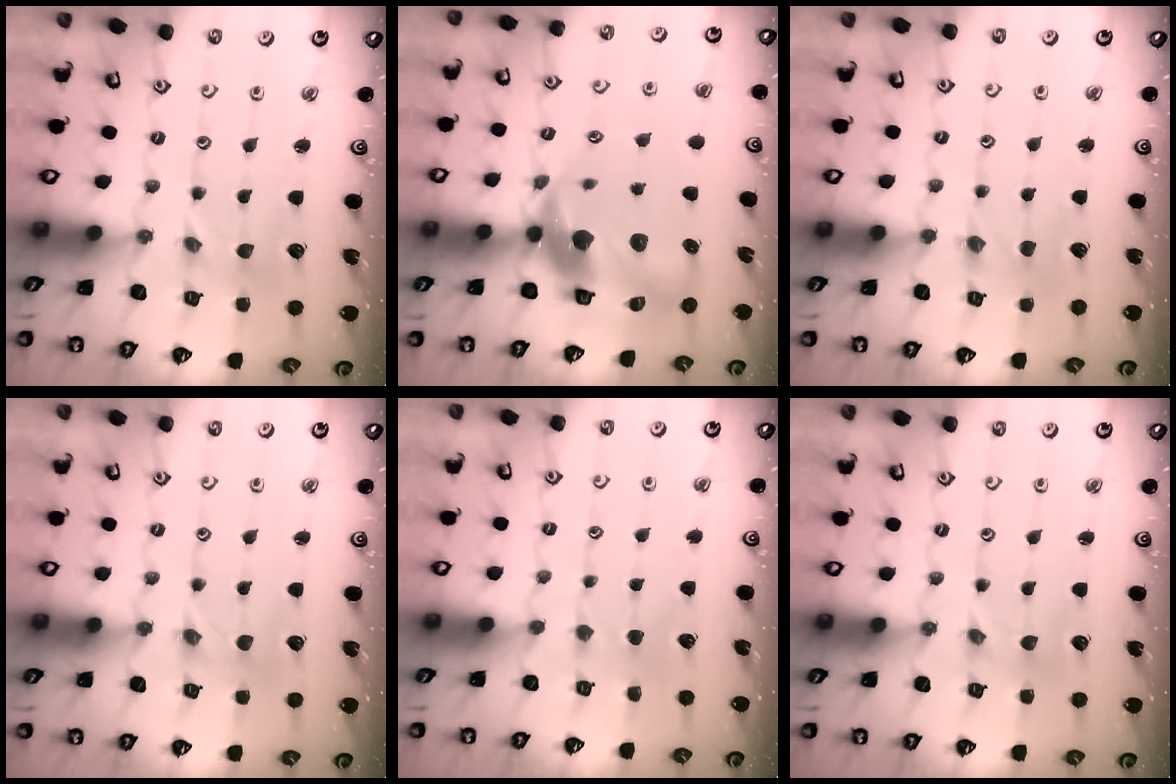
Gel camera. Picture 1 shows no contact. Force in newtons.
{"total": 15.8, "press": 15.7, "slide": 2.3}
{"total": 0.0}
{"total": 0.0}
{"total": 2.2, "press": 2.2, "slide": 0.3}
{"total": 0.0}